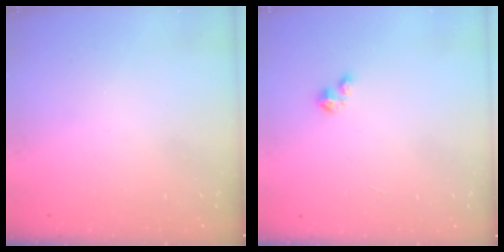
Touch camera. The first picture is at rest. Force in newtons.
{"total": 2.1, "press": 2.0, "slide": 0.5}